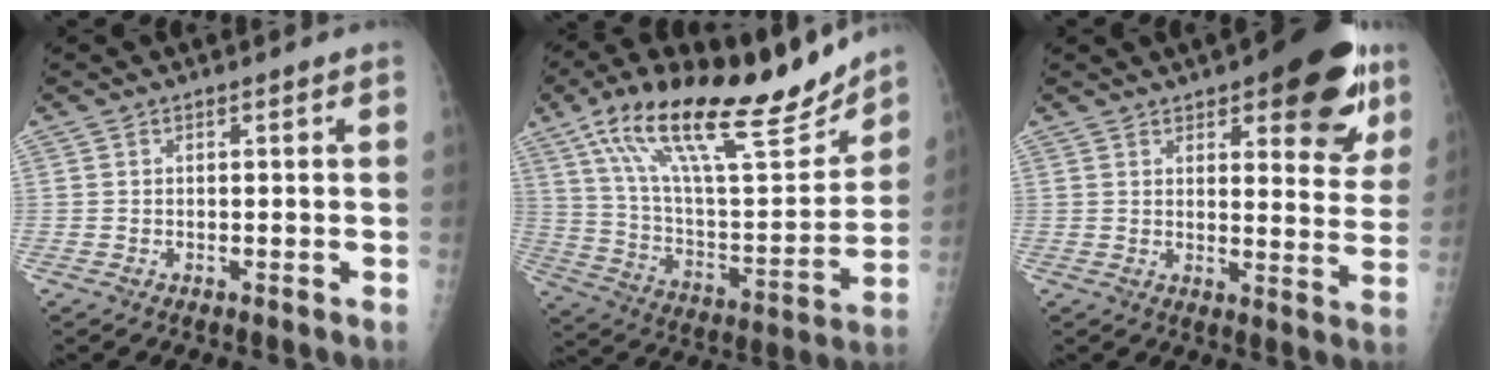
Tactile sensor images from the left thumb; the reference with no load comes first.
{"total": 27.3, "force": [19.1, 8.0, 17.9], "torque": [-0.262, -0.057, 0.325]}
{"total": 16.8, "force": [9.2, 6.4, 12.5], "torque": [-0.106, -0.044, 0.114]}